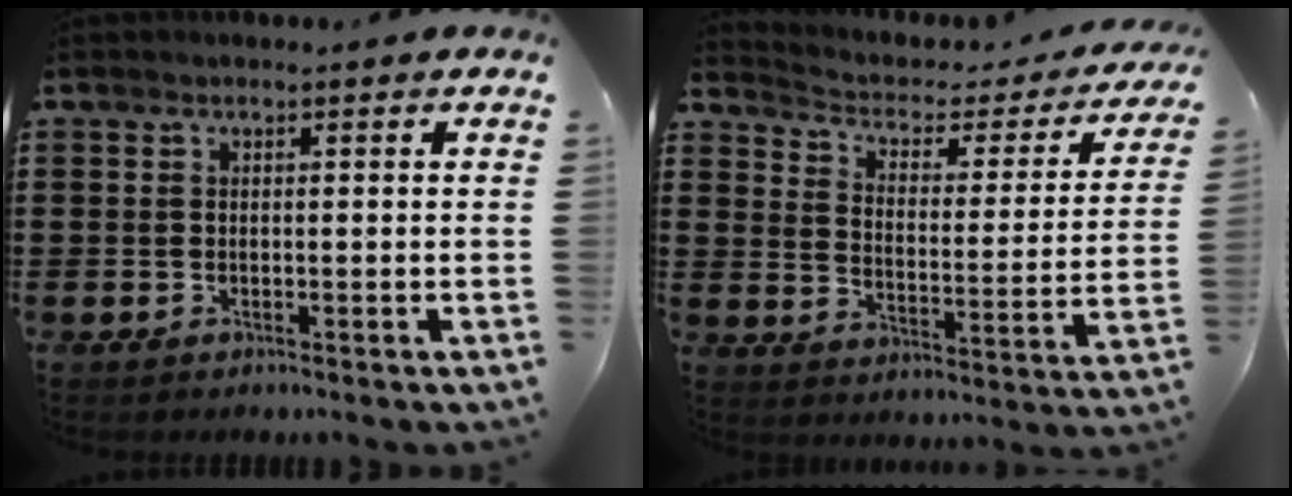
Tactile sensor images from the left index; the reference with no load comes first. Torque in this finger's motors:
{"motor_torque": [1.27, -0.86, 0.06, -0.04]}